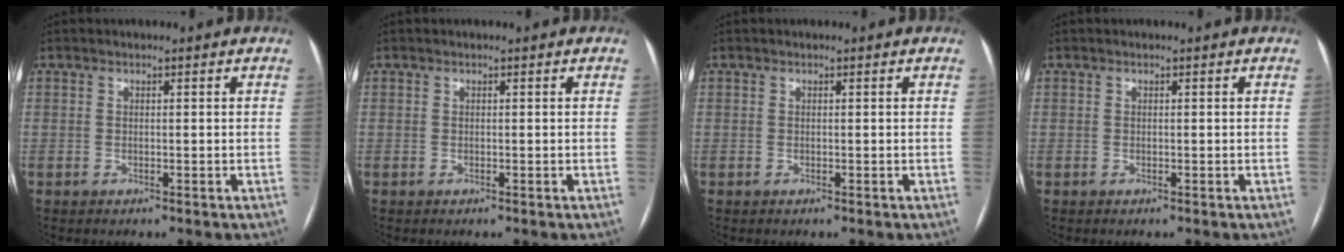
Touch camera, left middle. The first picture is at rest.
{"total": 0.0}
{"total": 0.0}
{"total": 0.0}